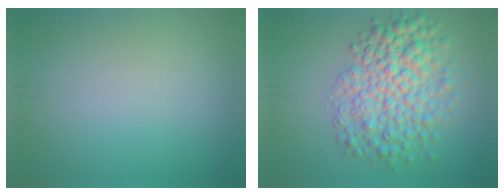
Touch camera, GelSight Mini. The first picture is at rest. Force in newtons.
{"total": 6.8, "press": 6.8, "slide": 0.2}